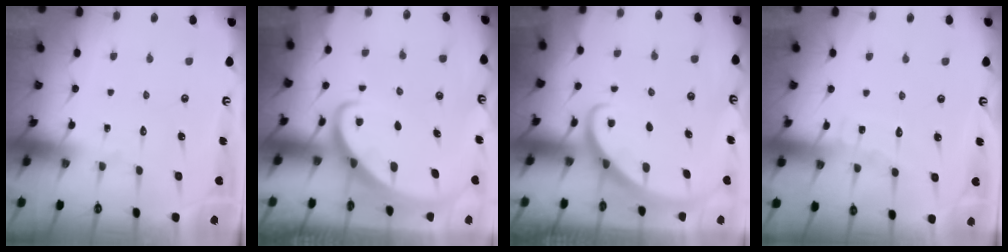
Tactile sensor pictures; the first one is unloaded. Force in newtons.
{"total": 3.3, "press": 3.3, "slide": 0.4}
{"total": 2.9, "press": 2.9, "slide": 0.2}
{"total": 5.1, "press": 5.0, "slide": 0.5}